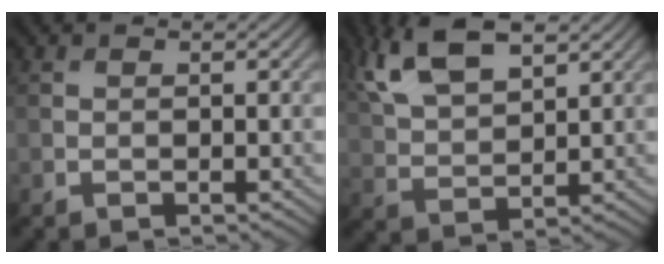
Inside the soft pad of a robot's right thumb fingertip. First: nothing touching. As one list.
[{"total": 9.8, "force": [5.6, 4.3, 6.8], "torque": [-0.167, 0.012, 0.116]}]